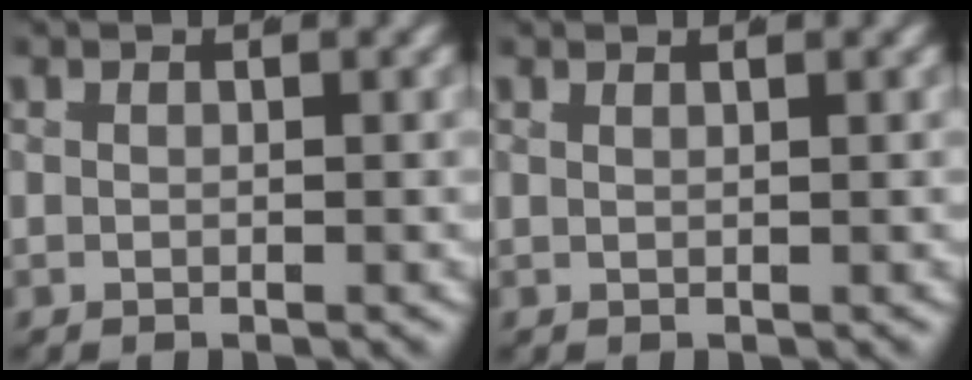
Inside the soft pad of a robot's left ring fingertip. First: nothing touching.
{"total": 0.8, "force": [0.7, 0.1, 0.3], "torque": [-0.002, 0.003, 0.011]}